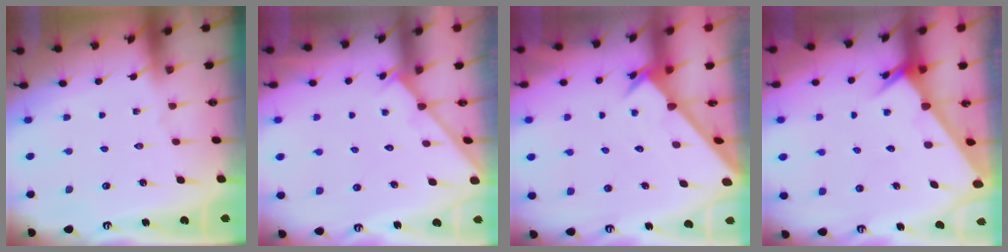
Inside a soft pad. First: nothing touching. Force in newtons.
{"total": 2.0, "press": 2.0, "slide": 0.2}
{"total": 2.2, "press": 2.2, "slide": 0.2}
{"total": 2.5, "press": 2.5, "slide": 0.1}